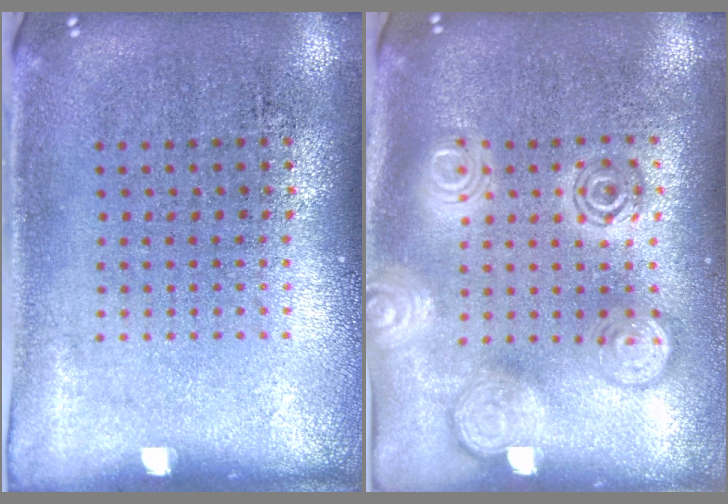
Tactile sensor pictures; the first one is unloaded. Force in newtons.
{"total": 2.3, "press": 2.3, "slide": 0.4}